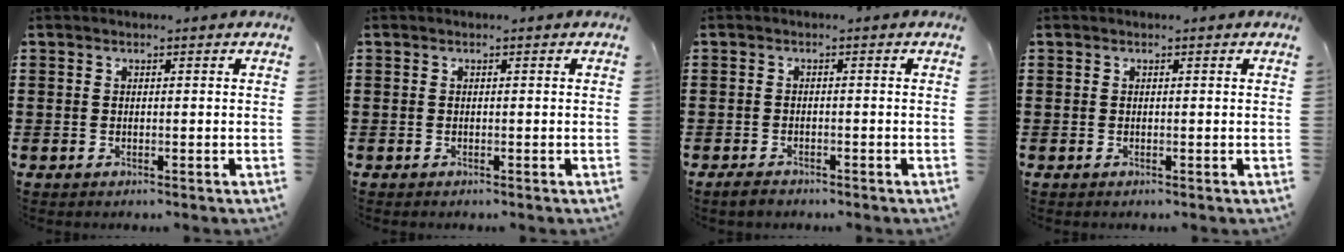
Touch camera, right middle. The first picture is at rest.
{"total": 0.0}
{"total": 1.2, "force": [-1.1, 0.5, 0.4], "torque": [-0.011, -0.001, -0.022]}
{"total": 0.0}